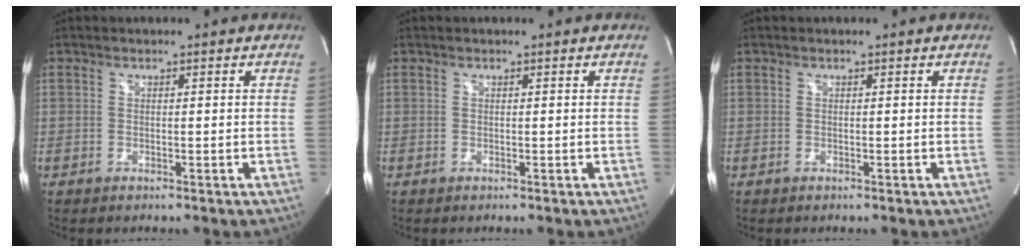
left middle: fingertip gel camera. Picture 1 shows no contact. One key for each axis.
{"total": 0.0}
{"total": 0.0}